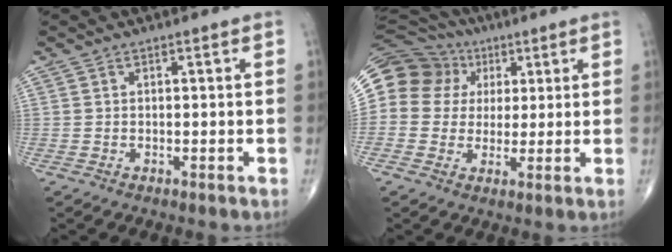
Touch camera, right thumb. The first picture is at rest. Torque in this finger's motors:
{"motor_torque": [0.85, 0.85, 0.22, -0.14, 0.03]}